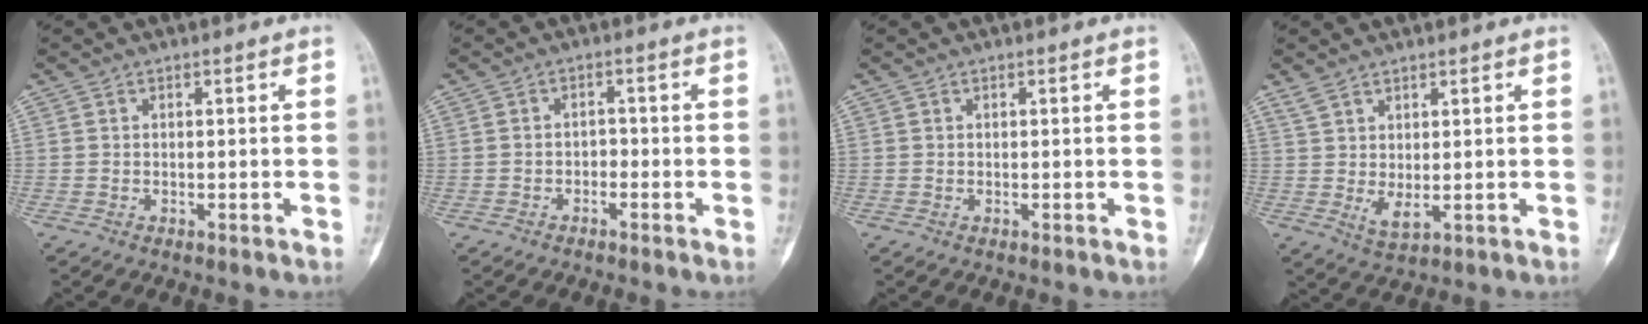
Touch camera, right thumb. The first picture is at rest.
{"total": 1.7, "force": [-0.9, 1.3, 0.8], "torque": [-0.004, 0.010, -0.019]}
{"total": 0.0}
{"total": 4.4, "force": [1.2, 1.7, 3.8], "torque": [-0.076, -0.006, 0.037]}